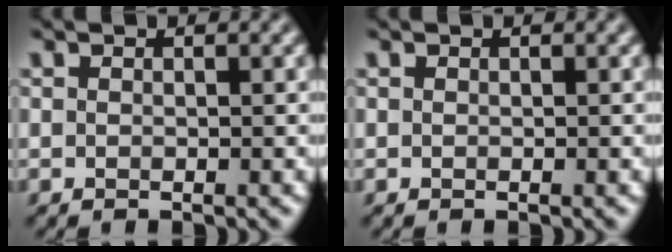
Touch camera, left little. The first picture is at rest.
{"total": 0.0}